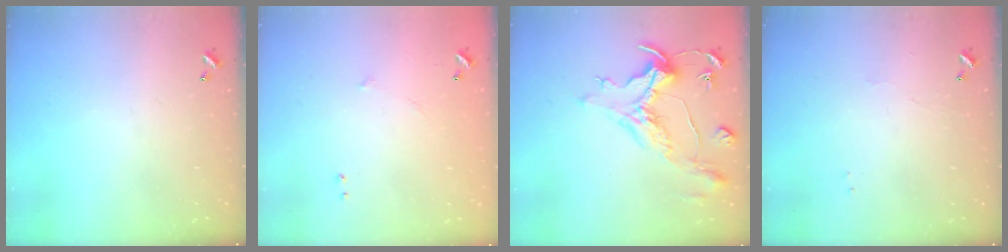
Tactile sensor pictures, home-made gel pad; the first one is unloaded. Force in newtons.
{"total": 7.0, "press": 7.0, "slide": 0.6}
{"total": 1.5, "press": 0.8, "slide": 1.2}
{"total": 1.2, "press": 1.1, "slide": 0.3}